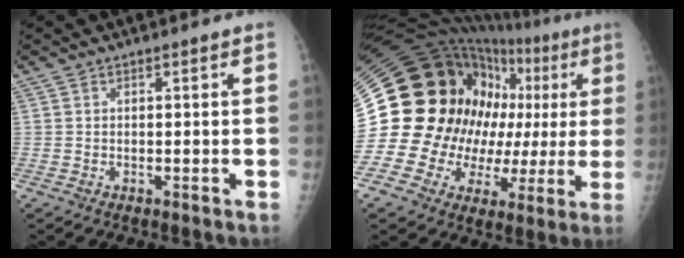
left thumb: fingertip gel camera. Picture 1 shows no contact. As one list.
[{"total": 34.7, "force": [4.6, 21.5, 26.9], "torque": [-0.434, 0.065, 0.090]}]